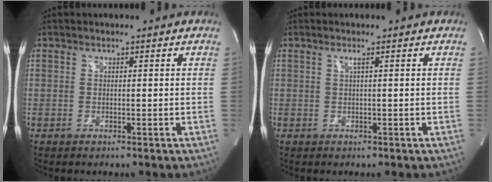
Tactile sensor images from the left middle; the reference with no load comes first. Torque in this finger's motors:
{"motor_torque": [0.04, 0.05, 0.20, 0.03]}